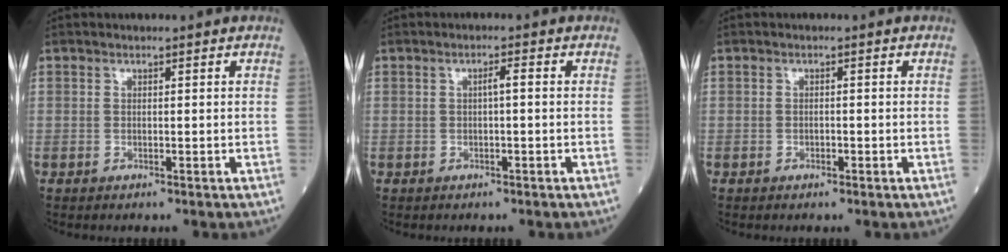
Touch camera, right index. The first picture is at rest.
{"total": 1.6, "force": [0.0, 0.1, 1.6], "torque": [-0.026, 0.005, 0.001]}
{"total": 0.9, "force": [-0.4, 0.5, 0.7], "torque": [-0.013, 0.001, -0.006]}